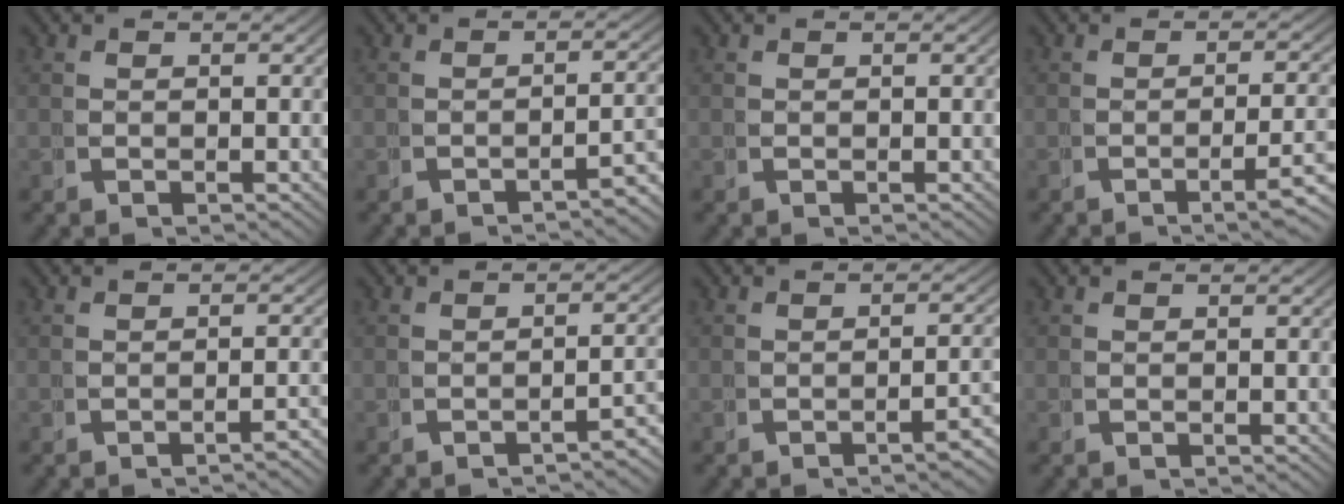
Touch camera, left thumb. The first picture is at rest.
{"total": 3.7, "force": [-2.7, 0.5, 2.5], "torque": [-0.029, 0.002, -0.037]}
{"total": 0.0}
{"total": 3.7, "force": [-1.7, 0.3, 3.2], "torque": [-0.039, 0.006, -0.028]}
{"total": 1.7, "force": [-1.4, -0.2, 1.0], "torque": [-0.017, 0.006, -0.022]}
{"total": 3.4, "force": [-2.6, 0.5, 2.1], "torque": [-0.025, 0.002, -0.035]}
{"total": 2.8, "force": [-1.9, 0.2, 2.1], "torque": [-0.026, 0.005, -0.026]}
{"total": 1.1, "force": [0.4, -0.8, -0.6], "torque": [0.018, 0.001, 0.007]}